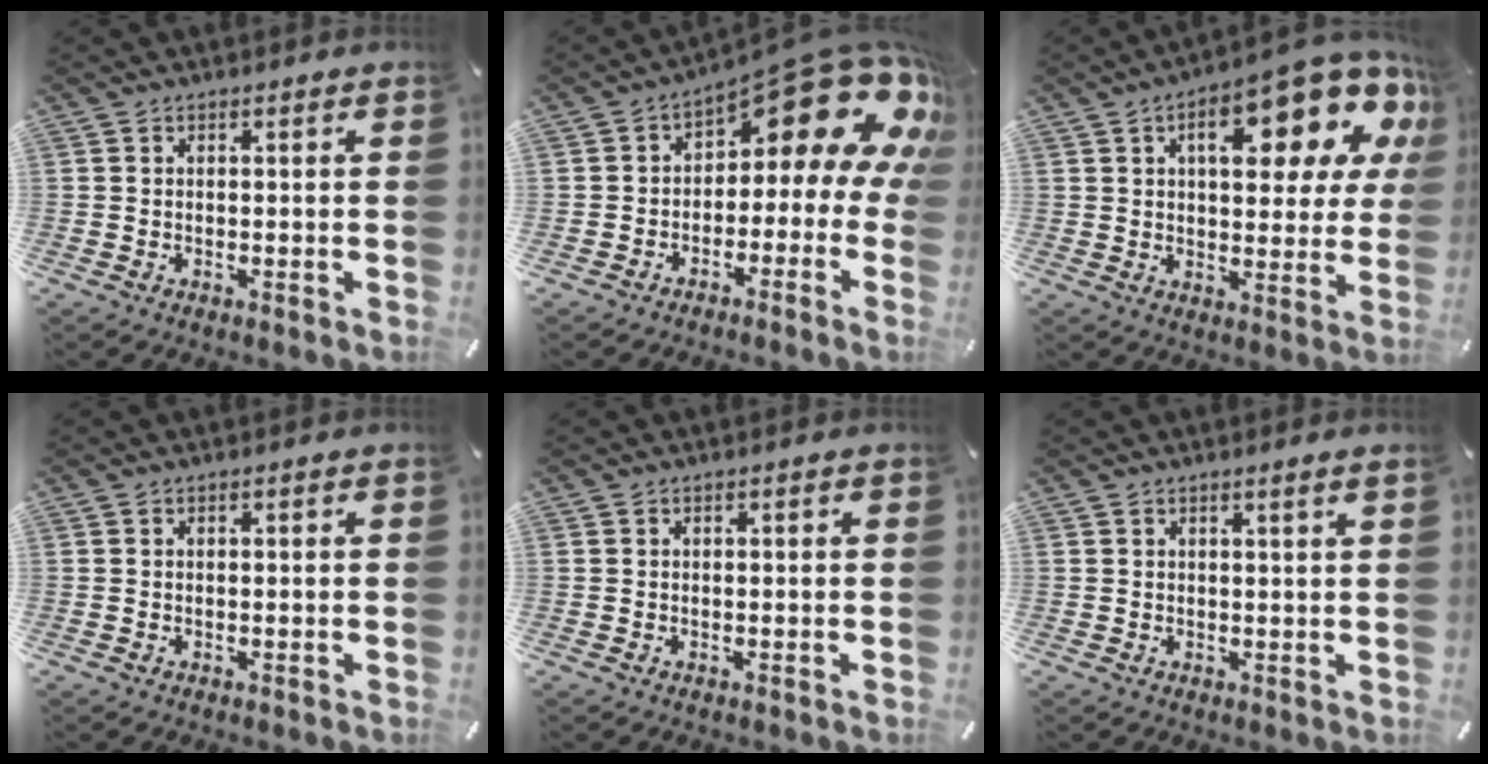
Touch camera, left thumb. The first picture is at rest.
{"total": 17.5, "force": [9.4, 7.1, 12.9], "torque": [-0.166, -0.076, 0.153]}
{"total": 19.8, "force": [9.5, 8.2, 15.3], "torque": [-0.203, -0.056, 0.145]}
{"total": 0.0}
{"total": 0.0}
{"total": 1.5, "force": [1.0, -0.2, 1.1], "torque": [-0.021, -0.003, 0.018]}